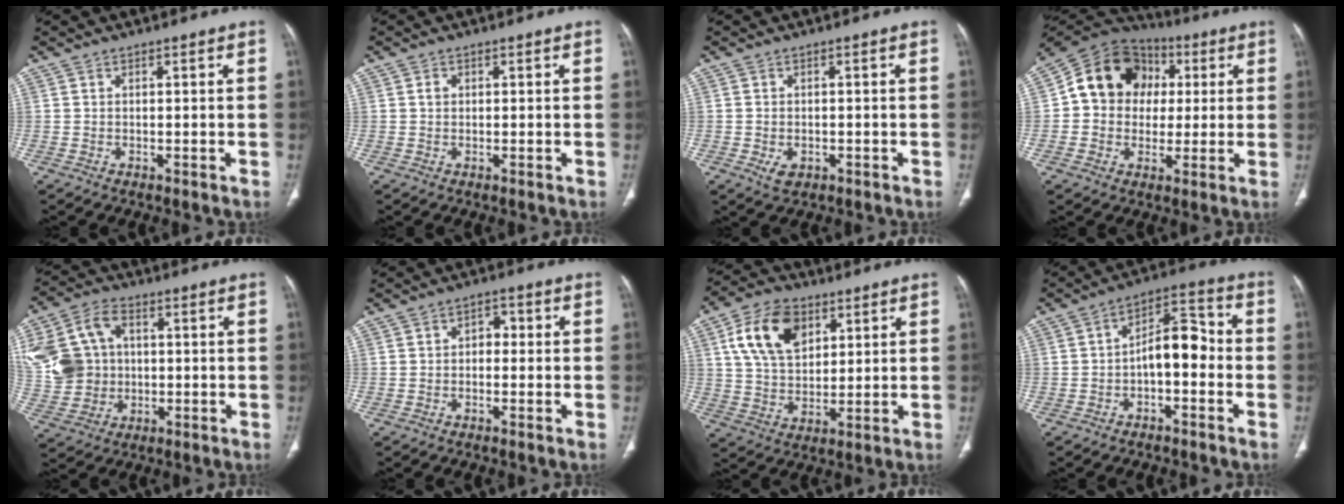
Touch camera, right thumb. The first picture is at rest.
{"total": 1.1, "force": [0.2, 0.9, 0.5], "torque": [-0.008, 0.004, 0.003]}
{"total": 2.9, "force": [-1.0, 2.0, 1.8], "torque": [-0.028, 0.002, -0.008]}
{"total": 15.3, "force": [2.2, 13.0, 7.8], "torque": [-0.100, 0.023, 0.029]}
{"total": 15.1, "force": [1.9, 12.6, 8.2], "torque": [-0.164, 0.019, 0.045]}
{"total": 2.9, "force": [0.0, 2.1, 2.1], "torque": [-0.016, 0.012, -0.008]}
{"total": 13.4, "force": [5.3, 8.6, 8.8], "torque": [-0.139, -0.009, 0.098]}
{"total": 9.1, "force": [-1.8, 4.7, 7.5], "torque": [-0.097, 0.046, -0.038]}